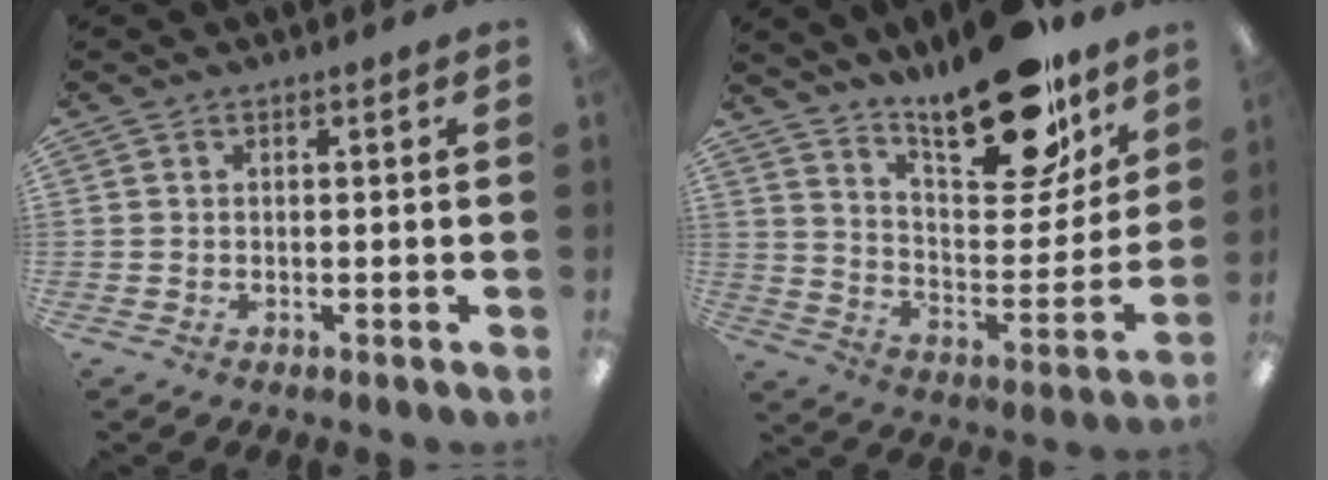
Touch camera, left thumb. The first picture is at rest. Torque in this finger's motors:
{"motor_torque": [0.40, 0.53, 1.08, -1.68, 0.14]}